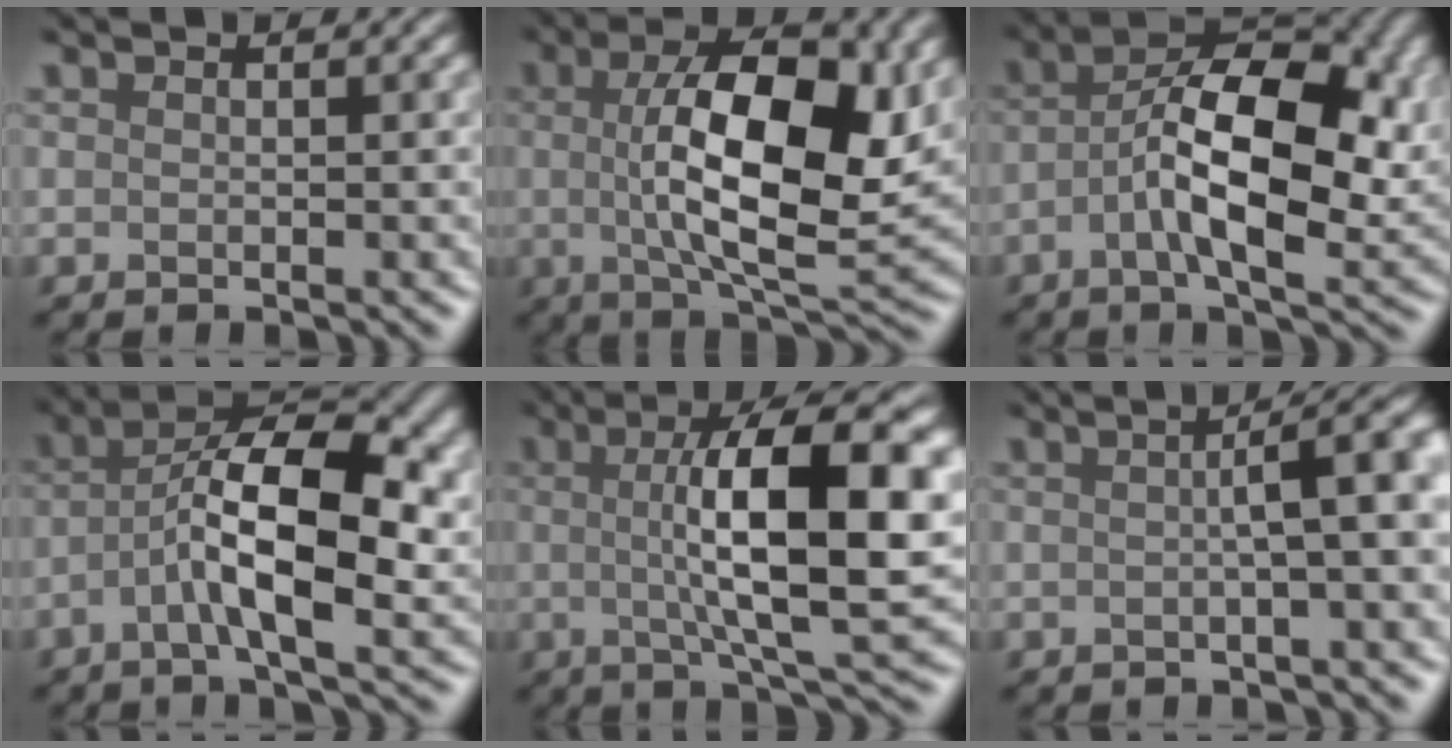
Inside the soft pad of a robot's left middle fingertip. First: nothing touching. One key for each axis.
{"total": 9.7, "fx": 1.0, "fy": 3.0, "fz": 9.1, "tx": -0.170, "ty": 0.003, "tz": 0.039}
{"total": 10.0, "fx": -1.1, "fy": 3.8, "fz": 9.2, "tx": -0.184, "ty": 0.012, "tz": -0.003}
{"total": 7.9, "fx": -1.5, "fy": 2.2, "fz": 7.4, "tx": -0.159, "ty": 0.018, "tz": -0.010}
{"total": 10.2, "fx": 0.8, "fy": 1.7, "fz": 10.1, "tx": -0.155, "ty": 0.014, "tz": 0.032}
{"total": 3.8, "fx": 0.0, "fy": 0.1, "fz": 3.8, "tx": -0.062, "ty": 0.015, "tz": 0.018}